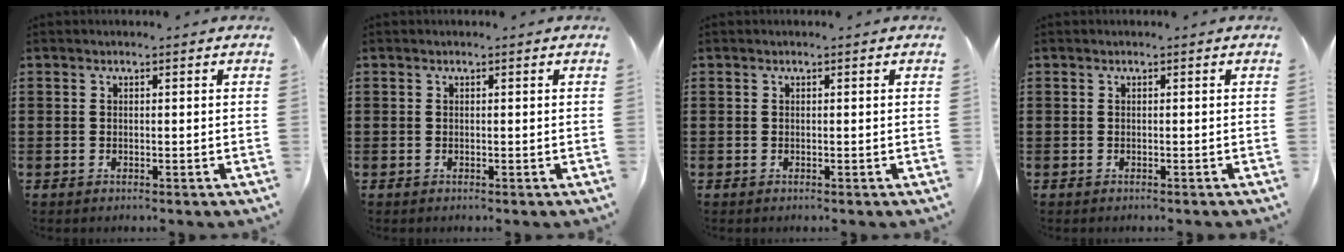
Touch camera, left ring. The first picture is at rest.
{"total": 0.0}
{"total": 0.0}
{"total": 0.0}